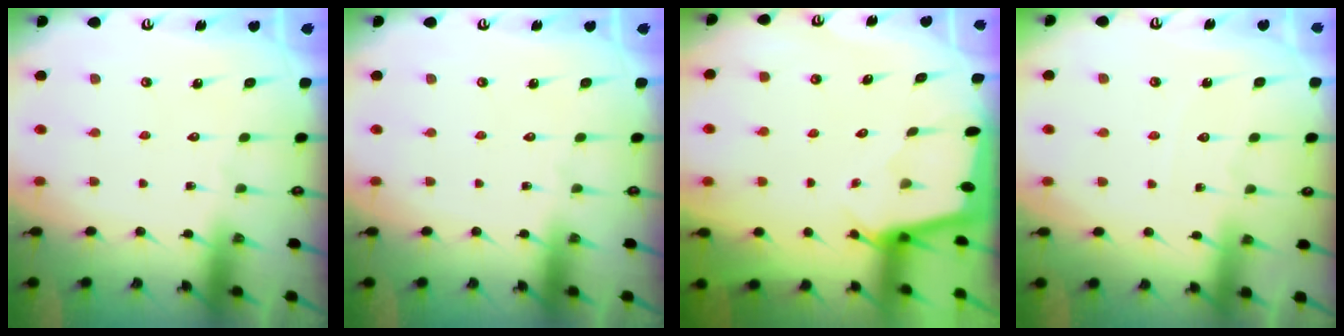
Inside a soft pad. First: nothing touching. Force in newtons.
{"total": 0.0}
{"total": 1.7, "press": 1.6, "slide": 0.2}
{"total": 3.6, "press": 3.5, "slide": 0.6}